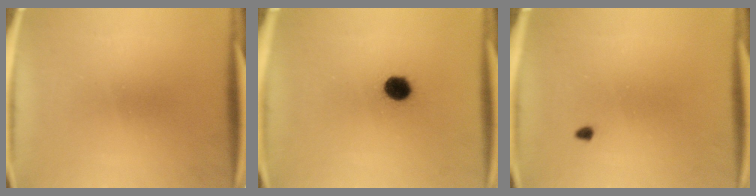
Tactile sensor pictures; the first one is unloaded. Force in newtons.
{"total": 5.3}
{"total": 0.7}